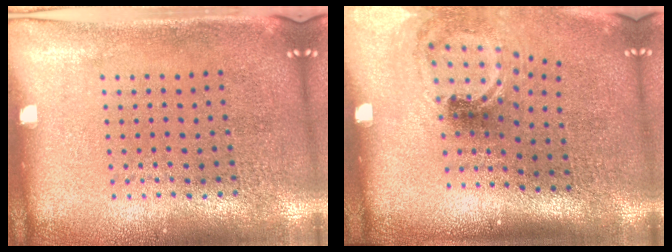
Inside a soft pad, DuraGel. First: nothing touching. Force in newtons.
{"total": 1.6, "press": 1.2, "slide": 1.1}